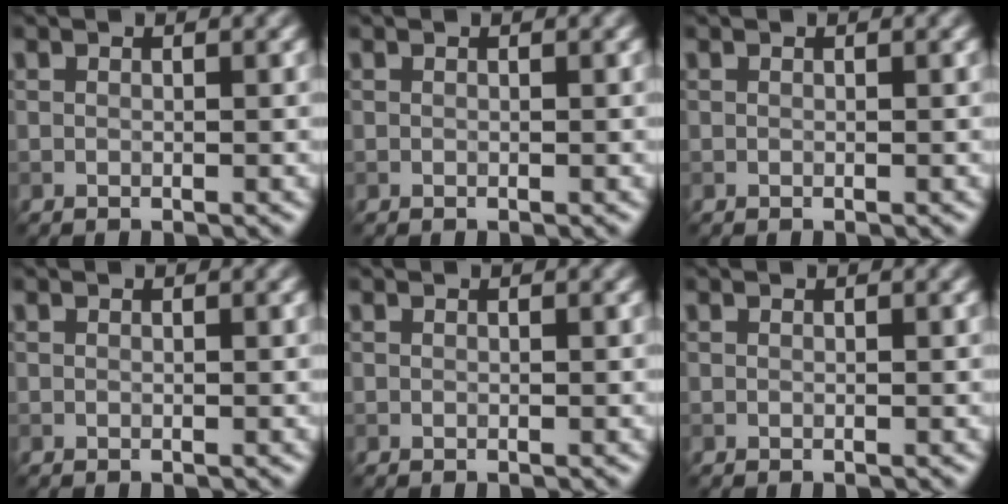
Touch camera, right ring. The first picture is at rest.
{"total": 0.0}
{"total": 0.0}
{"total": 0.0}
{"total": 0.0}
{"total": 0.0}